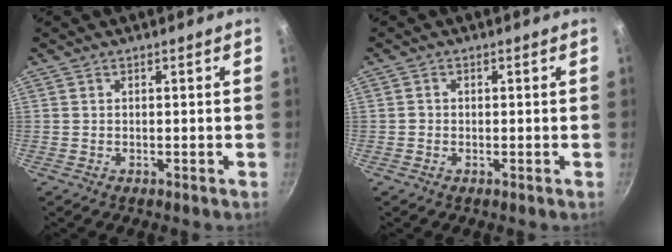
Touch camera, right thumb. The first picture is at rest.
{"total": 0.6, "force": [-0.2, 0.5, 0.1], "torque": [-0.002, 0.002, -0.005]}